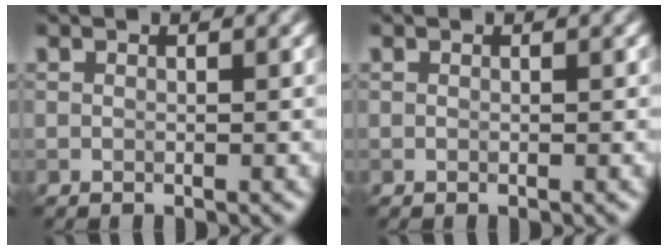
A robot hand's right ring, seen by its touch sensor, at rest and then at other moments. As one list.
[{"total": 0.0}]